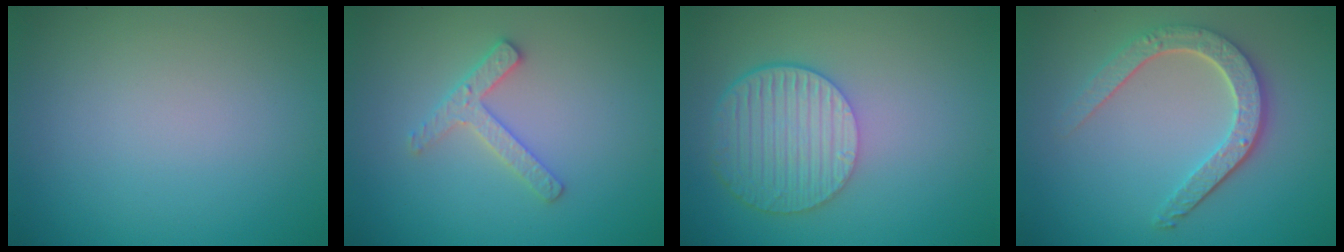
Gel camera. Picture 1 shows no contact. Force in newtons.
{"total": 2.4, "press": 2.4, "slide": 0.4}
{"total": 6.1, "press": 4.5, "slide": 4.1}
{"total": 4.5, "press": 3.6, "slide": 2.7}